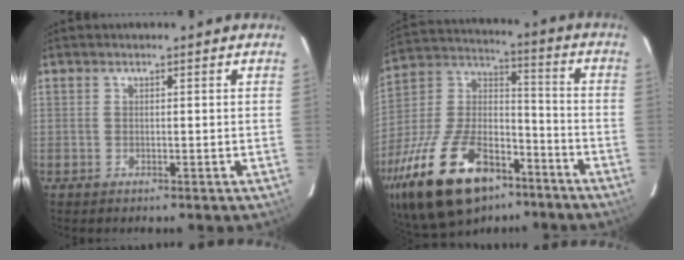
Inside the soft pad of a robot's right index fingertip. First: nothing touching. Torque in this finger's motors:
{"motor_torque": [1.16, -0.98, 0.64, 0.15]}